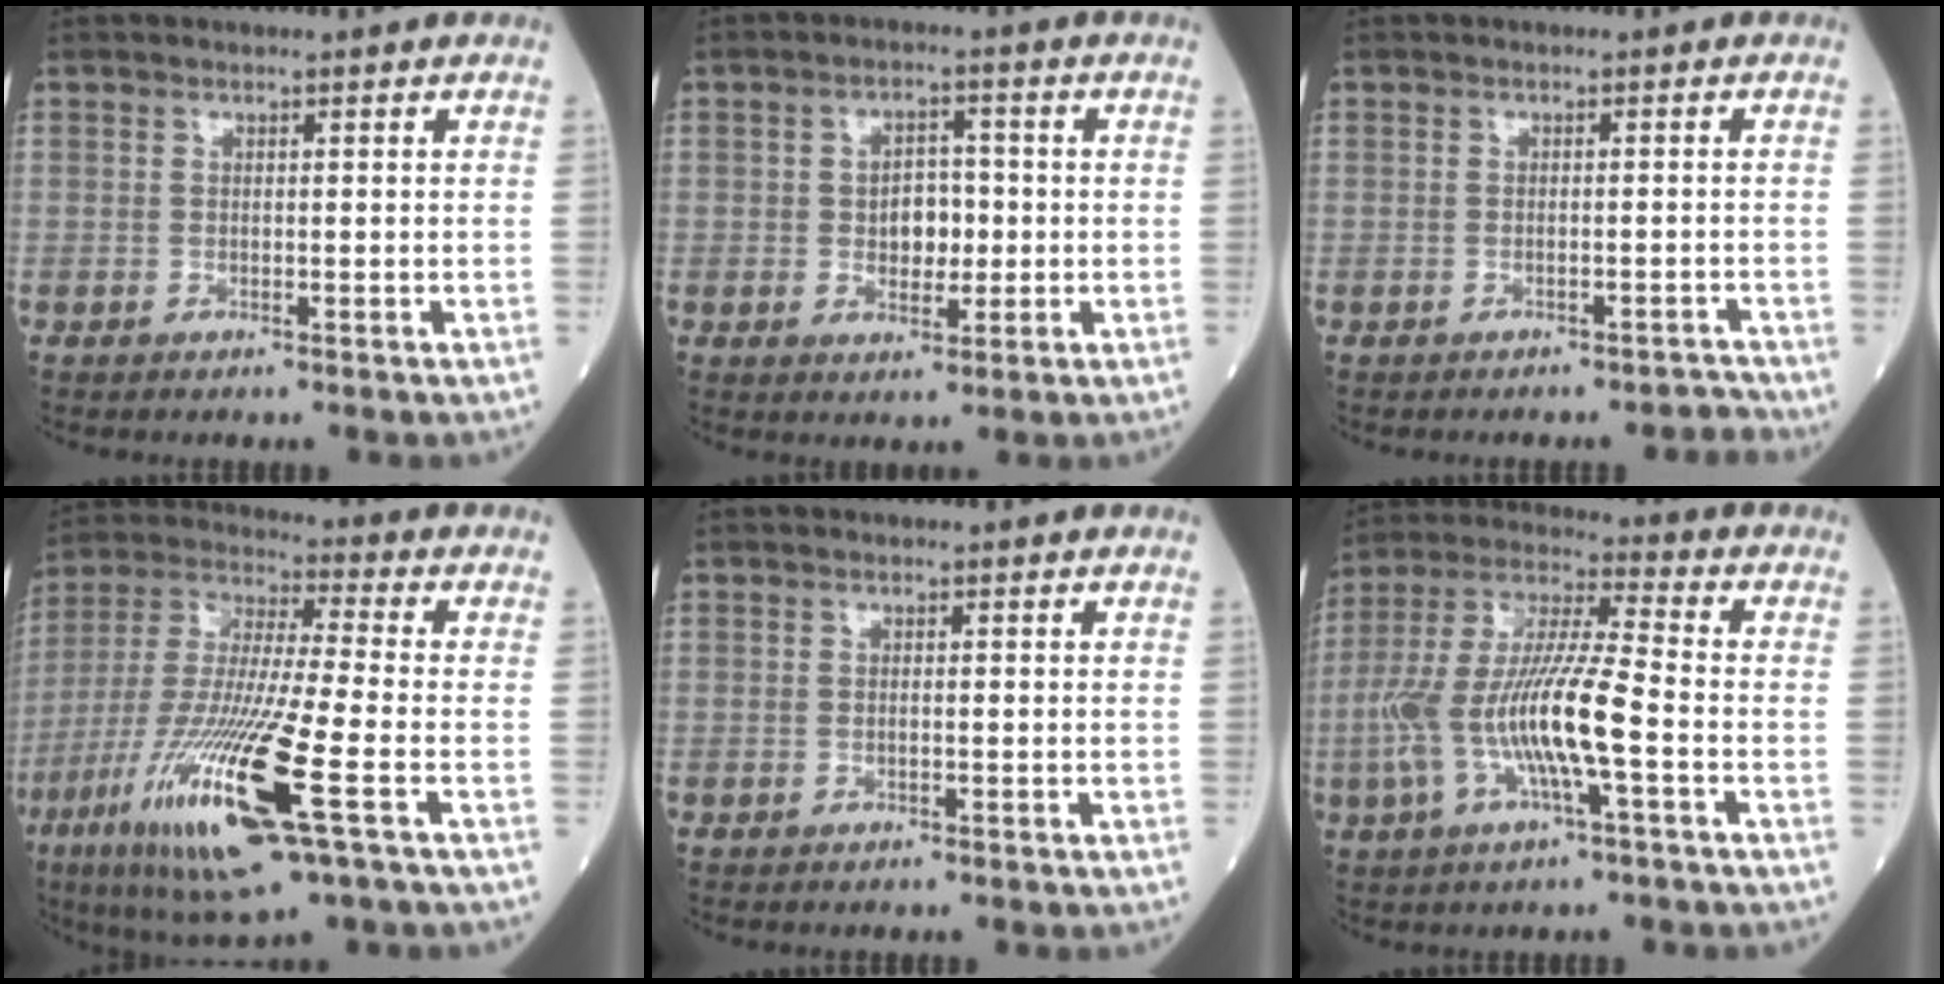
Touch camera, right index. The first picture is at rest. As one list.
[{"total": 4.9, "force": [-0.2, 3.1, 3.8], "torque": [-0.055, 0.007, 0.000]}, {"total": 3.7, "force": [-3.4, 1.1, 0.6], "torque": [0.000, 0.007, -0.039]}, {"total": 20.6, "force": [-8.1, 1.6, 18.9], "torque": [-0.410, -0.043, -0.151]}, {"total": 0.0}, {"total": 14.2, "force": [-3.5, 1.6, 13.7], "torque": [-0.282, 0.005, -0.068]}]